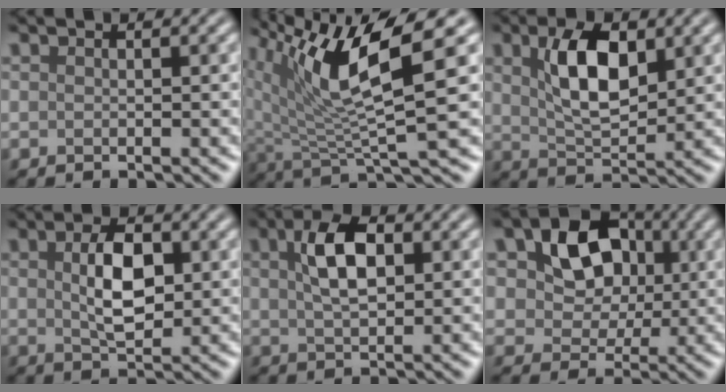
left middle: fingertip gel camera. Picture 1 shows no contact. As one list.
[{"total": 10.4, "force": [4.5, 2.6, 9.1], "torque": [-0.173, 0.008, 0.085]}, {"total": 6.0, "force": [2.0, 2.8, 4.9], "torque": [-0.098, 0.004, 0.037]}, {"total": 4.6, "force": [0.7, 2.3, 3.9], "torque": [-0.080, 0.002, 0.014]}, {"total": 4.8, "force": [1.5, 2.4, 3.9], "torque": [-0.076, 0.009, 0.023]}, {"total": 8.6, "force": [2.4, 6.5, 5.1], "torque": [-0.082, 0.027, 0.021]}]